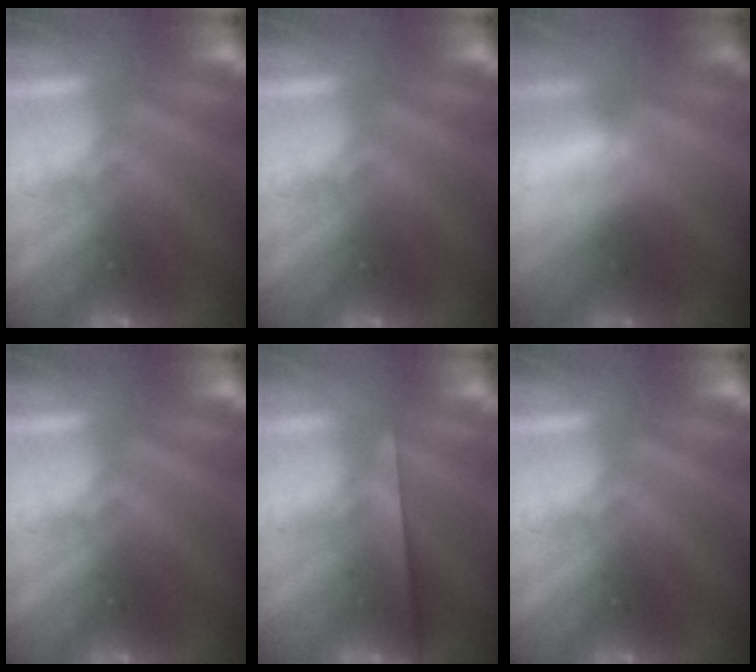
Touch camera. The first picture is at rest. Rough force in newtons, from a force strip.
{"total": 0.0}
{"total": 3.6}
{"total": 0.0}
{"total": 2.2}
{"total": 0.0}